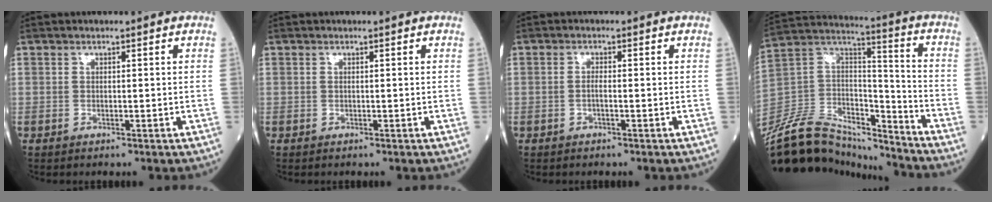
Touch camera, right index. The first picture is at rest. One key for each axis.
{"total": 0.0}
{"total": 1.0, "fx": -0.4, "fy": -0.1, "fz": 1.0, "tx": -0.017, "ty": 0.001, "tz": -0.009}
{"total": 21.7, "fx": -19.9, "fy": 6.2, "fz": 6.3, "tx": -0.145, "ty": 0.039, "tz": -0.343}